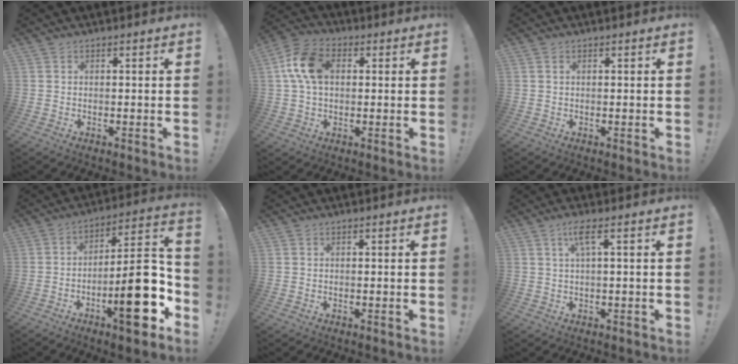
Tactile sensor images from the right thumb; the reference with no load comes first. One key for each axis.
{"total": 12.3, "fx": 2.3, "fy": 8.3, "fz": 8.8, "tx": -0.153, "ty": 0.014, "tz": 0.047}
{"total": 0.5, "fx": 0.3, "fy": 0.3, "fz": 0.3, "tx": -0.007, "ty": 0.001, "tz": 0.005}
{"total": 21.2, "fx": -7.3, "fy": 6.1, "fz": 18.9, "tx": -0.262, "ty": 0.044, "tz": -0.110}
{"total": 0.0}
{"total": 4.3, "fx": 1.3, "fy": 0.2, "fz": 4.1, "tx": -0.075, "ty": 0.001, "tz": 0.016}